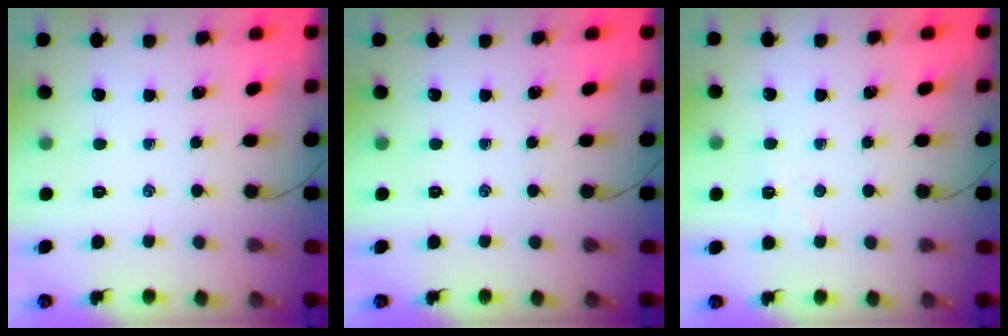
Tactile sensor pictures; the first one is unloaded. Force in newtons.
{"total": 0.0}
{"total": 2.9, "press": 2.8, "slide": 0.6}